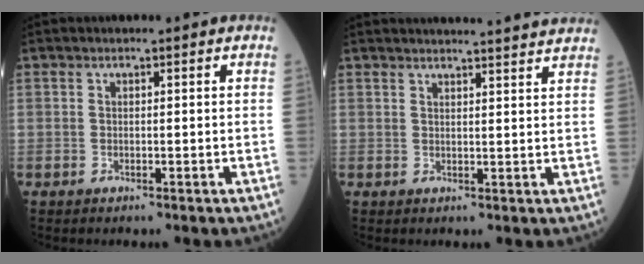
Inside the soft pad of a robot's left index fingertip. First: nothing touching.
{"total": 12.5, "force": [12.0, -0.1, 3.3], "torque": [-0.039, -0.007, 0.131]}